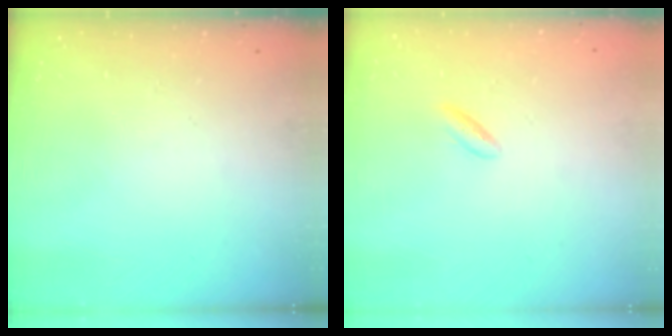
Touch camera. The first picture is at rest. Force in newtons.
{"total": 2.3, "press": 2.0, "slide": 1.0}